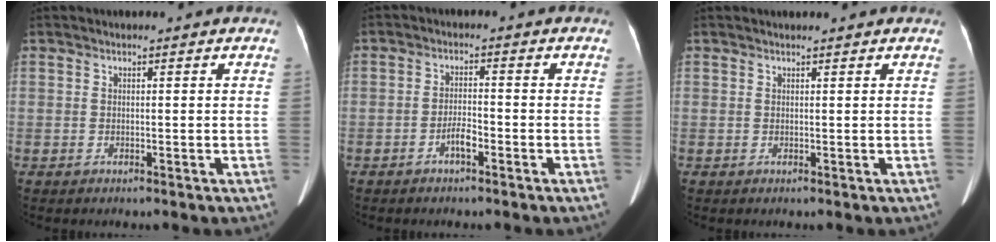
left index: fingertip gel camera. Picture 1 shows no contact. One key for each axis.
{"total": 2.6, "fx": -1.6, "fy": 0.6, "fz": 2.0, "tx": -0.034, "ty": 0.003, "tz": -0.031}
{"total": 1.7, "fx": 1.6, "fy": 0.1, "fz": 0.5, "tx": -0.007, "ty": 0.014, "tz": 0.021}